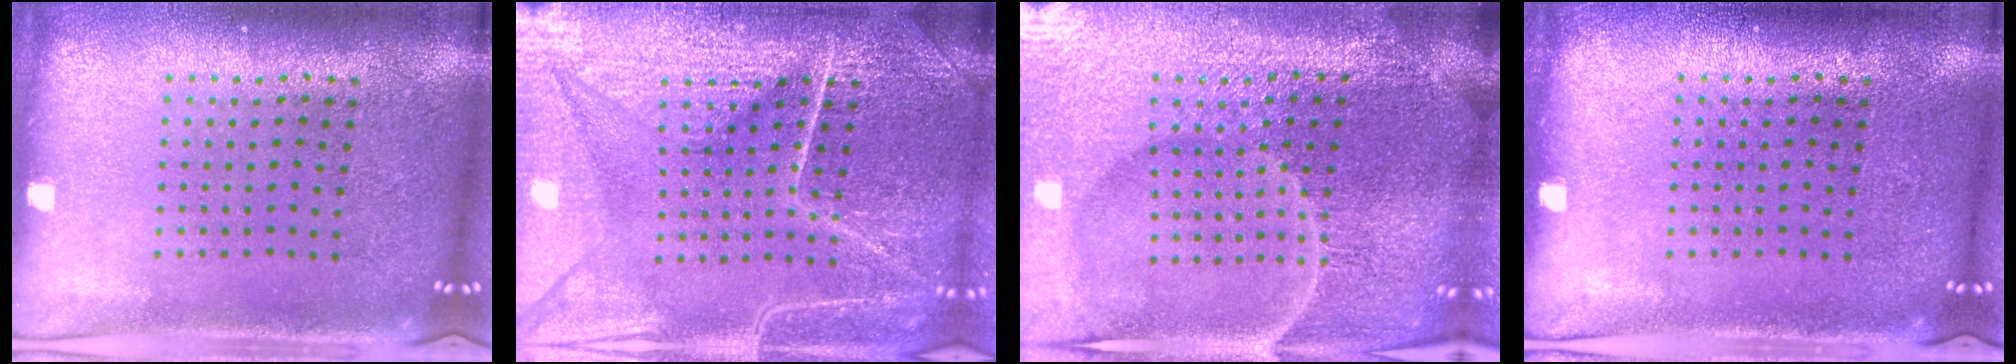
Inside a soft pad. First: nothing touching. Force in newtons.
{"total": 7.2, "press": 7.1, "slide": 0.8}
{"total": 6.0, "press": 5.5, "slide": 2.4}
{"total": 0.0}